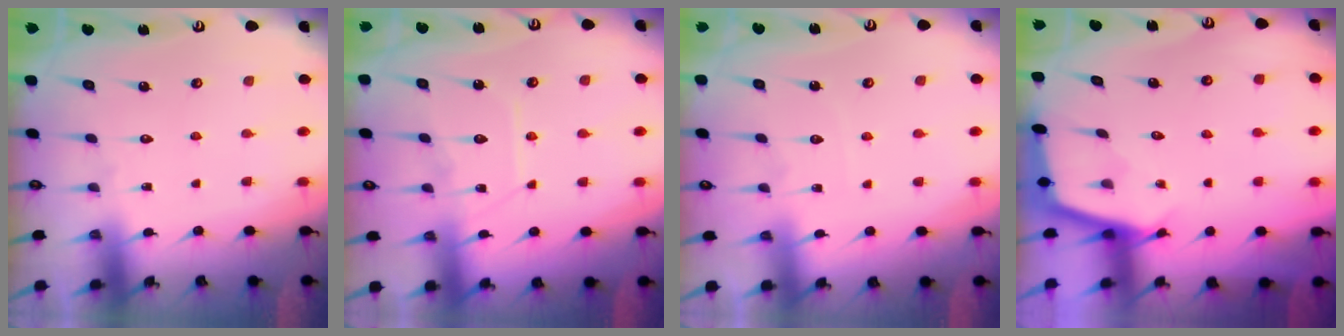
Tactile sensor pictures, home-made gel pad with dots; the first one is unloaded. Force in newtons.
{"total": 9.0, "press": 9.0, "slide": 0.9}
{"total": 4.3, "press": 4.3, "slide": 0.6}
{"total": 2.5, "press": 2.5, "slide": 0.2}